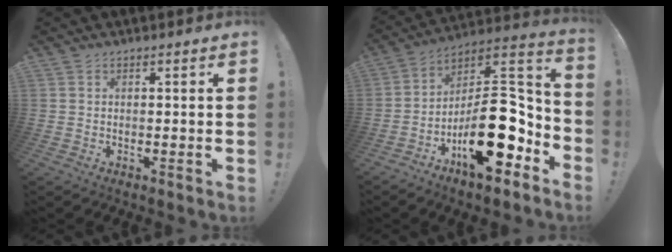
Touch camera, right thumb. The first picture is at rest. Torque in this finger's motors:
{"motor_torque": [3.47, 1.52, 1.66, -1.11, 0.61]}